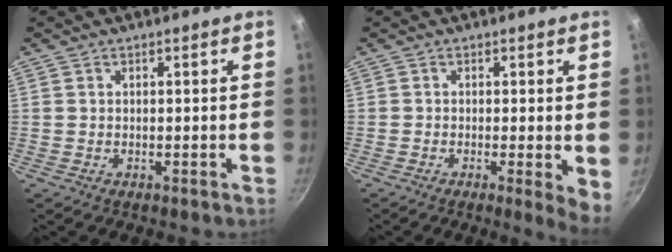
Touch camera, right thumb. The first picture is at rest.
{"total": 4.6, "force": [-0.6, 0.8, 4.5], "torque": [-0.057, -0.010, -0.010]}